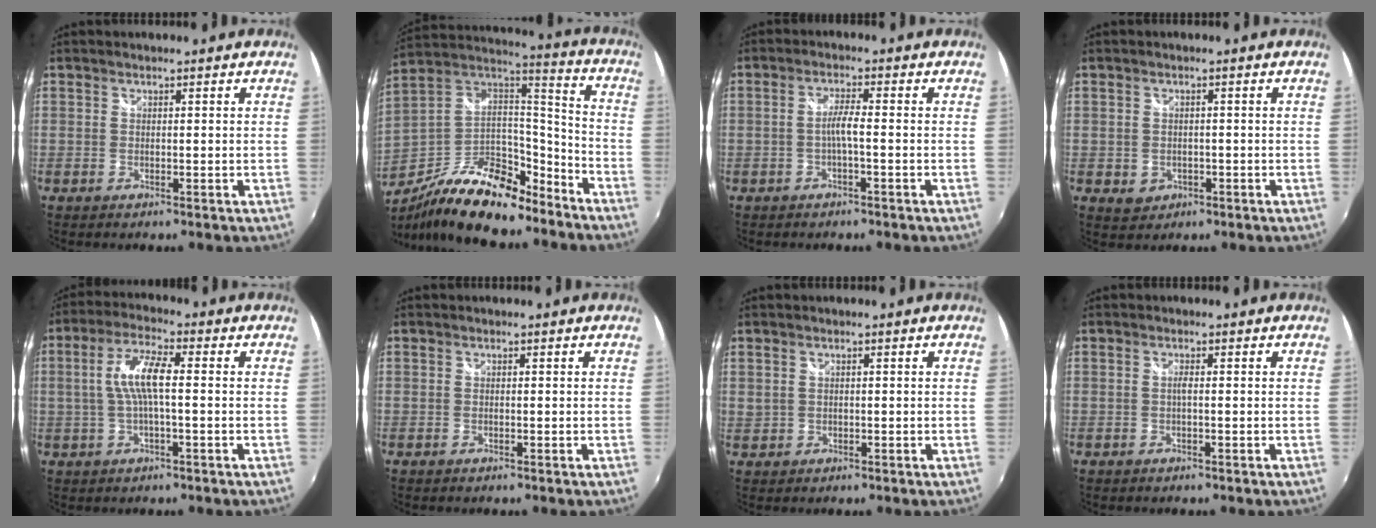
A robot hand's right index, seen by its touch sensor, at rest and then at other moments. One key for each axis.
{"total": 24.2, "fx": -17.6, "fy": 9.6, "fz": 13.6, "tx": -0.263, "ty": -0.004, "tz": -0.292}
{"total": 2.7, "fx": -1.0, "fy": -0.2, "fz": 2.5, "tx": -0.049, "ty": 0.003, "tz": -0.019}
{"total": 3.6, "fx": -1.1, "fy": 3.1, "fz": 1.4, "tx": -0.032, "ty": -0.001, "tz": -0.009}
{"total": 7.5, "fx": 0.0, "fy": 1.6, "fz": 7.3, "tx": -0.148, "ty": 0.008, "tz": 0.004}
{"total": 0.0}
{"total": 1.5, "fx": 0.5, "fy": 1.3, "fz": 0.6, "tx": -0.012, "ty": 0.001, "tz": 0.013}
{"total": 0.9, "fx": -0.2, "fy": -0.1, "fz": 0.9, "tx": -0.016, "ty": 0.002, "tz": -0.006}